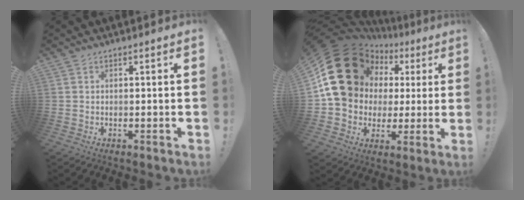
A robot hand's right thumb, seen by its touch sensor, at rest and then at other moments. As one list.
[{"total": 23.2, "force": [7.8, 17.7, 12.9], "torque": [-0.201, -0.044, 0.189]}]